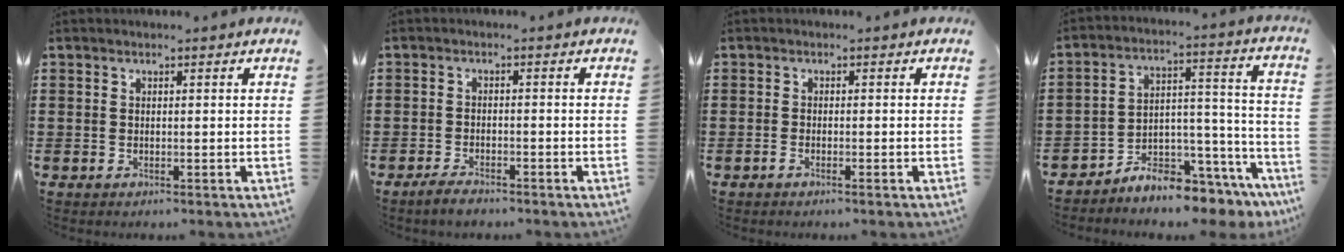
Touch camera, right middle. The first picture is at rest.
{"total": 2.2, "force": [-2.0, 0.5, 1.0], "torque": [-0.027, 0.001, -0.040]}
{"total": 0.8, "force": [-0.6, 0.0, 0.6], "torque": [-0.011, -0.003, -0.012]}
{"total": 6.7, "force": [-6.5, 1.0, 1.0], "torque": [-0.011, 0.008, -0.125]}